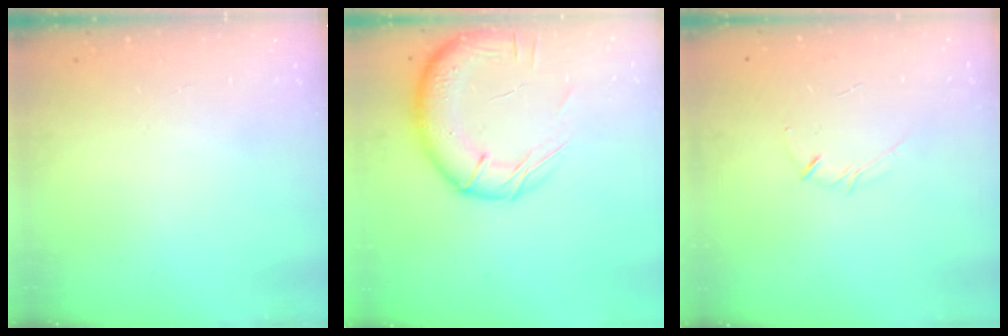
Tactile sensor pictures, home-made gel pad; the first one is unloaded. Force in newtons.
{"total": 18.0, "press": 17.8, "slide": 2.8}
{"total": 2.5, "press": 2.4, "slide": 0.4}